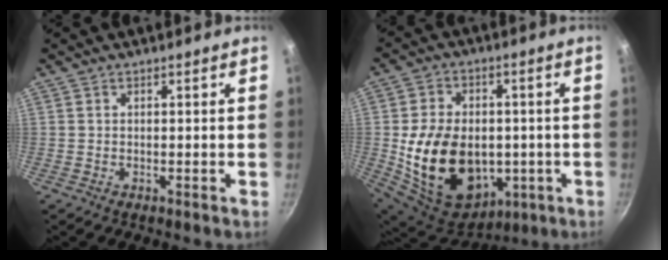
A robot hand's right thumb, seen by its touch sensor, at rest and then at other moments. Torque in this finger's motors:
{"motor_torque": [-0.68, 2.01, 0.19, 0.16, 0.55]}